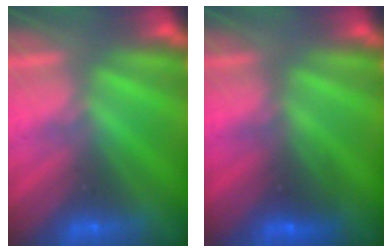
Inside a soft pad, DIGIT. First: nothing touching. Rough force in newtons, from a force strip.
{"total": 2.7}